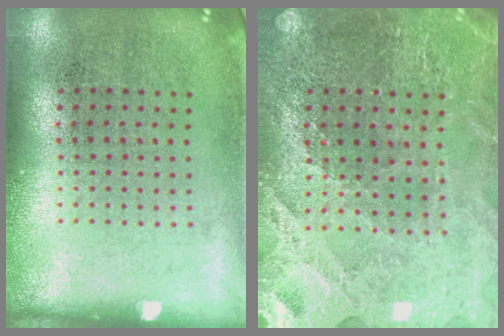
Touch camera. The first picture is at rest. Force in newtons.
{"total": 2.7, "press": 2.6, "slide": 0.4}